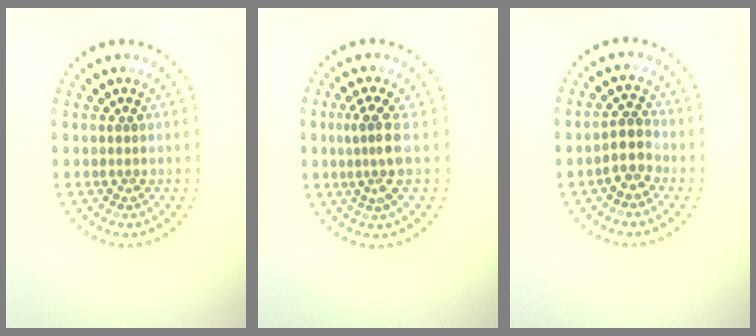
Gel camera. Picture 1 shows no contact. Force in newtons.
{"total": 2.8, "press": 2.1, "slide": 1.8}
{"total": 2.4, "press": 2.0, "slide": 1.3}